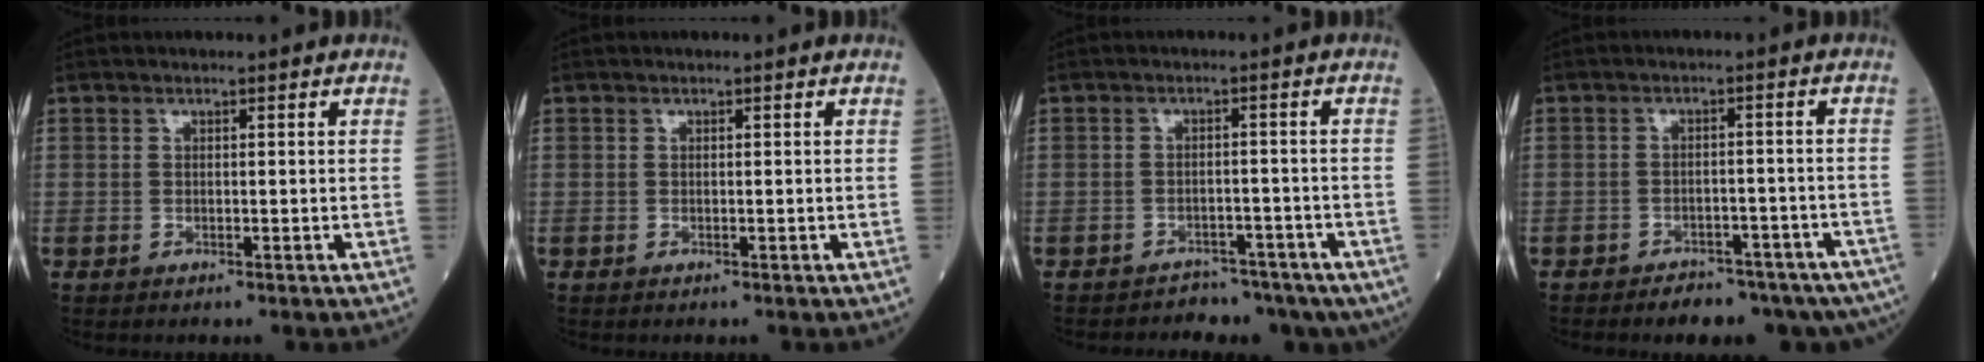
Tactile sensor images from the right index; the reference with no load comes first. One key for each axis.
{"total": 0.0}
{"total": 7.5, "fx": -6.2, "fy": 4.2, "fz": 1.0, "tx": 0.001, "ty": 0.022, "tz": -0.072}
{"total": 10.7, "fx": -8.7, "fy": 4.0, "fz": 4.8, "tx": -0.045, "ty": 0.008, "tz": -0.107}